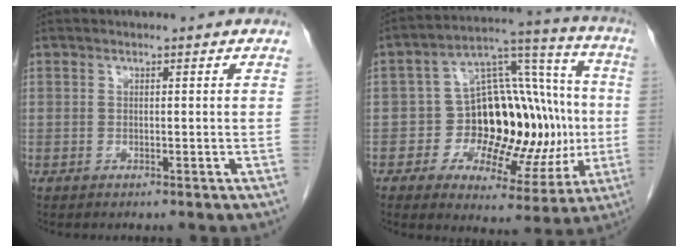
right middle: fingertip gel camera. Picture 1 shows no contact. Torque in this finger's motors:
{"motor_torque": [0.24, -0.37, 0.10, 0.02]}